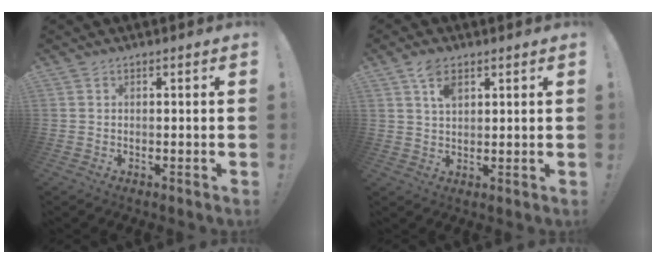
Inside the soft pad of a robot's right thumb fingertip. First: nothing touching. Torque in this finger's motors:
{"motor_torque": [0.43, 1.37, 0.24, 0.03, 0.00]}